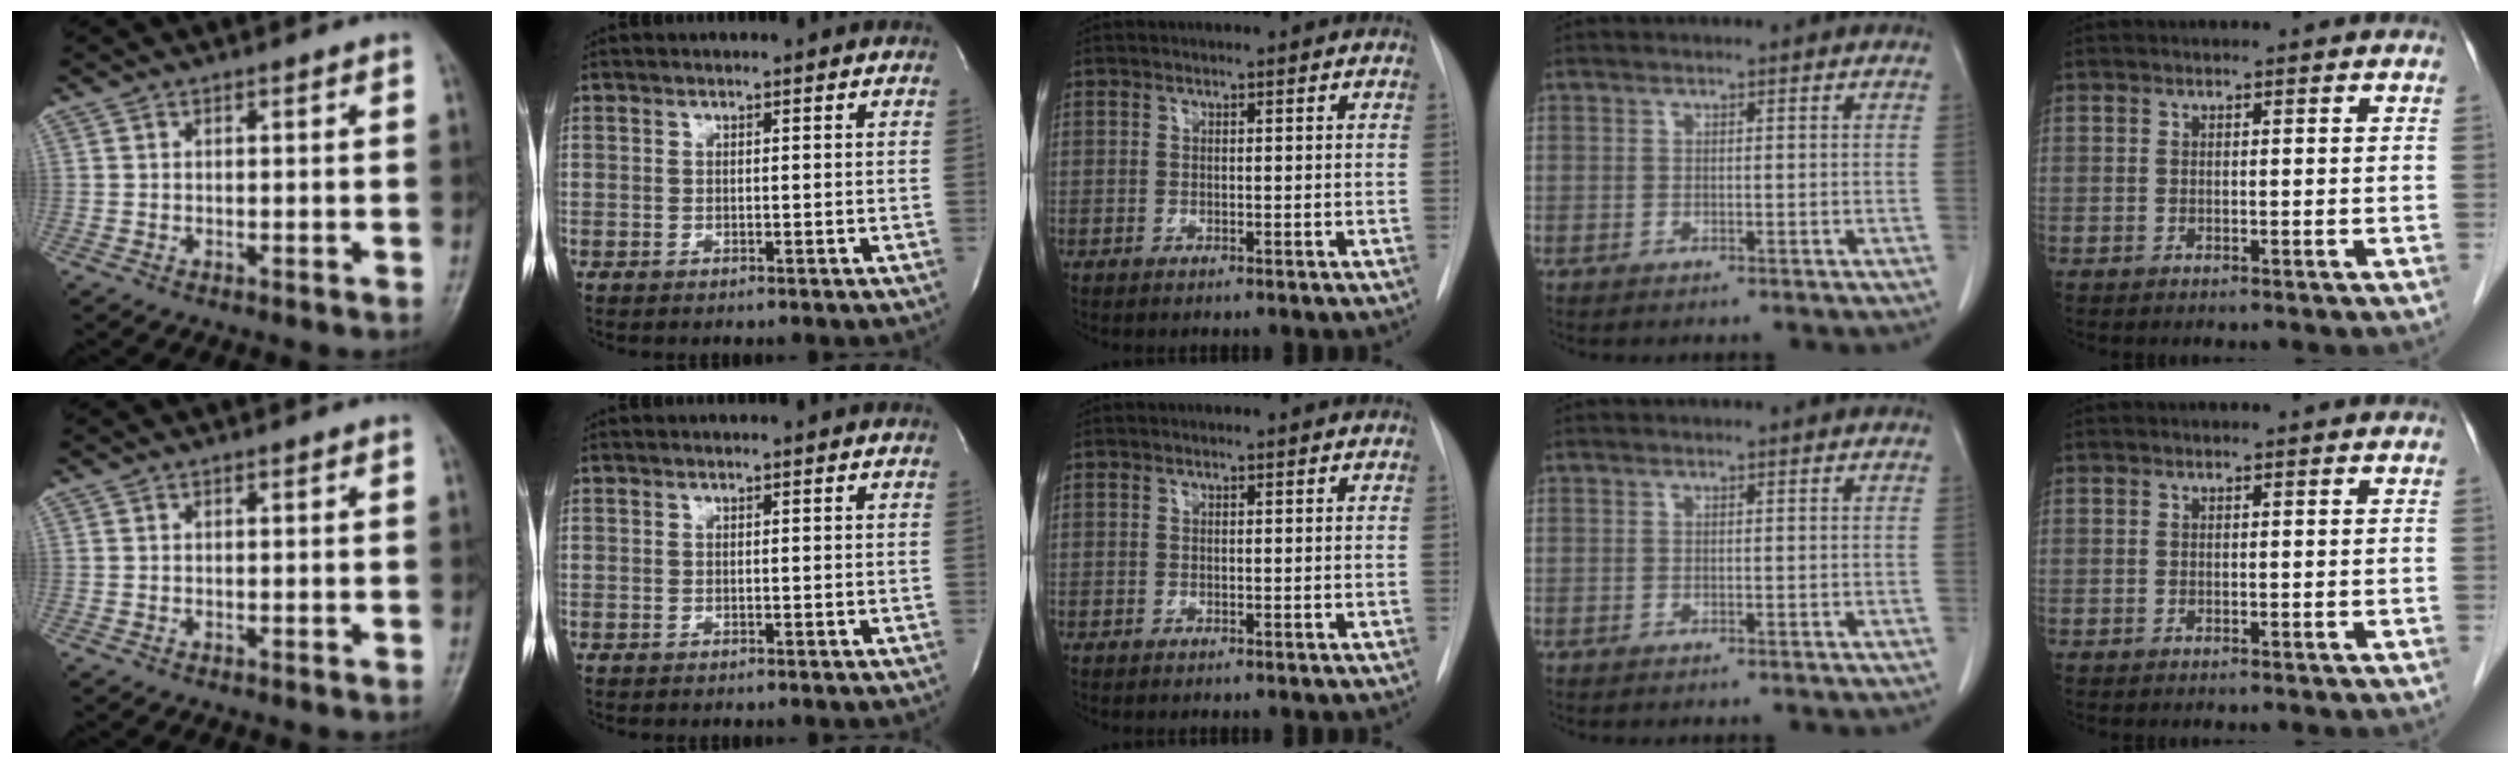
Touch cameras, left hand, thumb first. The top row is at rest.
{}